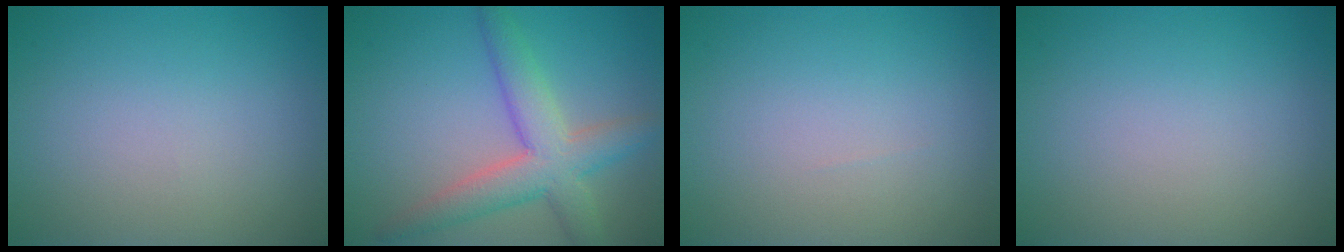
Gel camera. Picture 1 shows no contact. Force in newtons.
{"total": 5.5, "press": 5.5, "slide": 0.2}
{"total": 0.0}
{"total": 0.0}